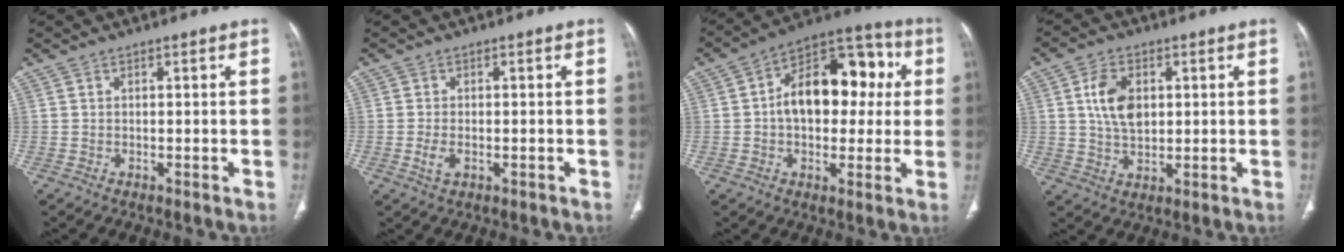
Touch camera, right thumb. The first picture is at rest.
{"total": 2.8, "force": [-0.8, 1.6, 2.2], "torque": [-0.047, 0.001, -0.013]}
{"total": 18.1, "force": [2.1, 11.3, 14.0], "torque": [-0.160, 0.041, 0.024]}
{"total": 8.0, "force": [1.7, 5.1, 5.9], "torque": [-0.099, -0.007, 0.034]}